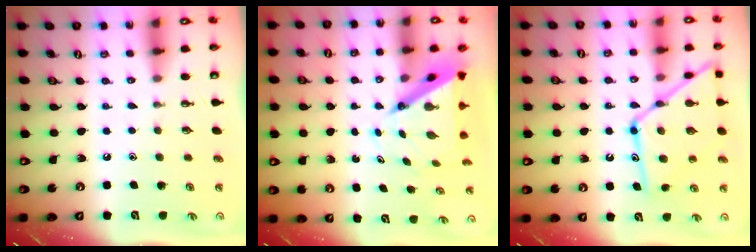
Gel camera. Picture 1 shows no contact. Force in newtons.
{"total": 7.2, "press": 7.1, "slide": 0.7}
{"total": 16.6, "press": 16.5, "slide": 1.3}